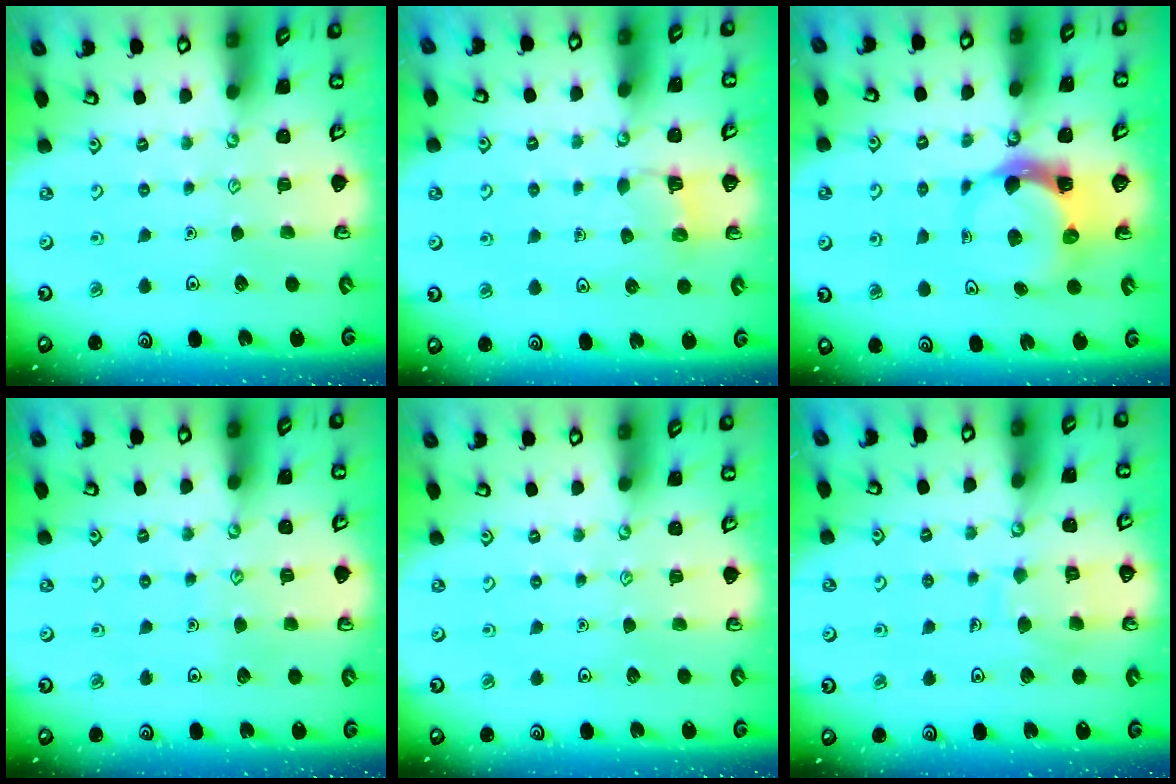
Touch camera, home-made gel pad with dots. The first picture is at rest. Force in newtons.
{"total": 3.9, "press": 3.9, "slide": 0.3}
{"total": 5.5, "press": 5.5, "slide": 0.9}
{"total": 4.5, "press": 4.5, "slide": 0.3}
{"total": 0.0}
{"total": 7.5, "press": 7.4, "slide": 0.7}